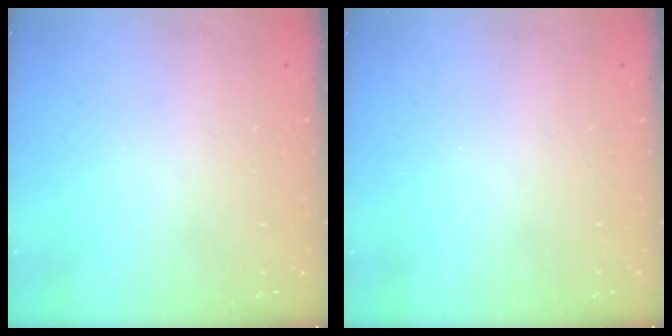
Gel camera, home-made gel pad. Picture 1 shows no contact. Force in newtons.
{"total": 0.0}